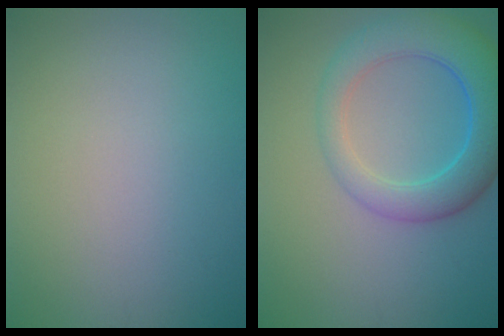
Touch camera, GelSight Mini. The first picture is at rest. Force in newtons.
{"total": 6.4, "press": 6.4, "slide": 0.4}